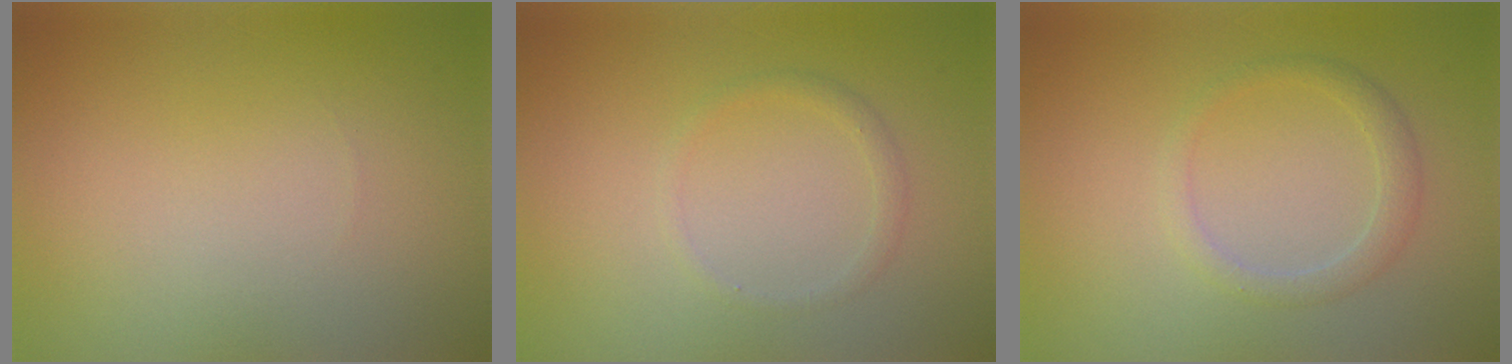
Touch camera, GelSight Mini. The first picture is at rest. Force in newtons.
{"total": 0.9, "press": 0.9, "slide": 0.1}
{"total": 1.7, "press": 1.7, "slide": 0.0}